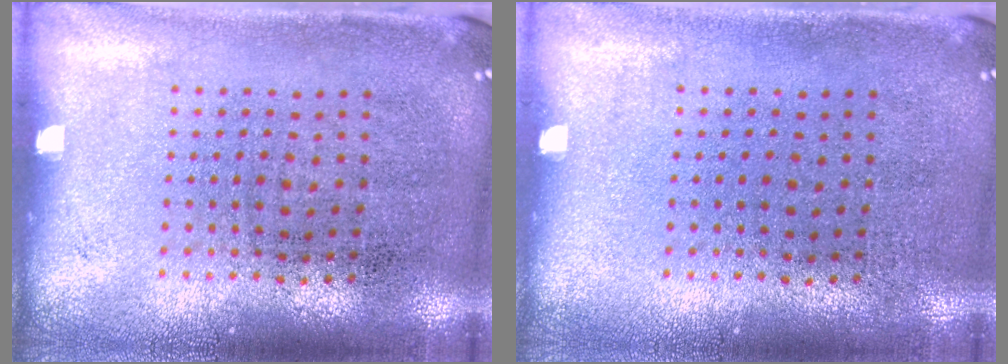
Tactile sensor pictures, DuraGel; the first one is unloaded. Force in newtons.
{"total": 0.0}